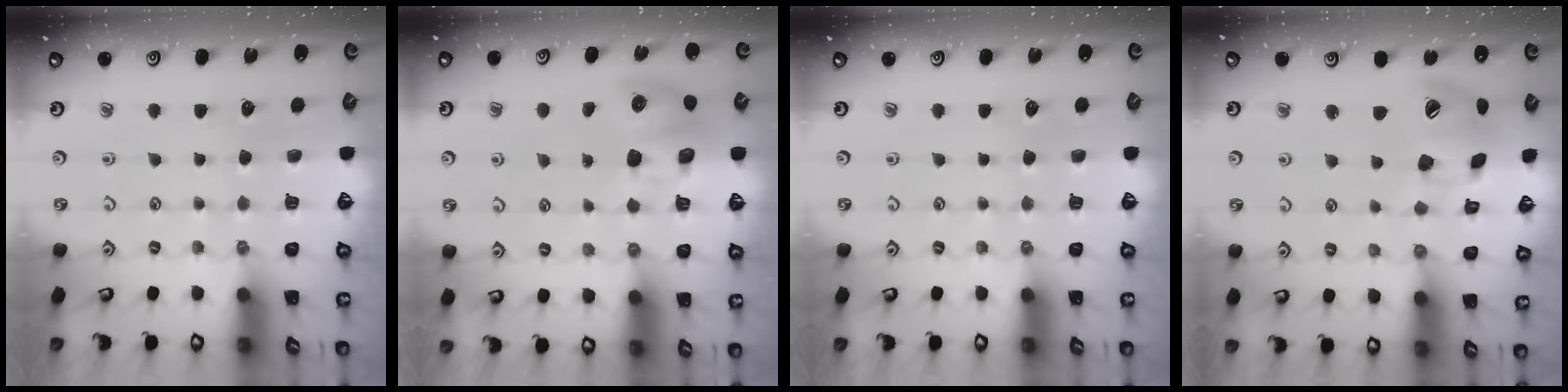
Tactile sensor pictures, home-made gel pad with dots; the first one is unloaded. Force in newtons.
{"total": 9.2, "press": 9.1, "slide": 1.2}
{"total": 0.0}
{"total": 14.1, "press": 13.9, "slide": 2.2}